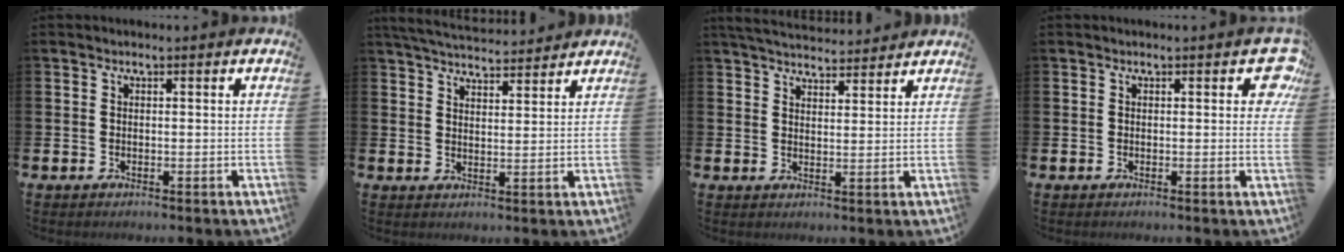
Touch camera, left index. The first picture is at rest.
{"total": 5.1, "force": [5.0, 0.8, 0.6], "torque": [-0.025, -0.026, 0.090]}
{"total": 4.7, "force": [4.7, 0.8, 0.5], "torque": [-0.021, -0.023, 0.085]}
{"total": 2.5, "force": [0.7, 1.1, 2.1], "torque": [-0.017, 0.000, 0.004]}